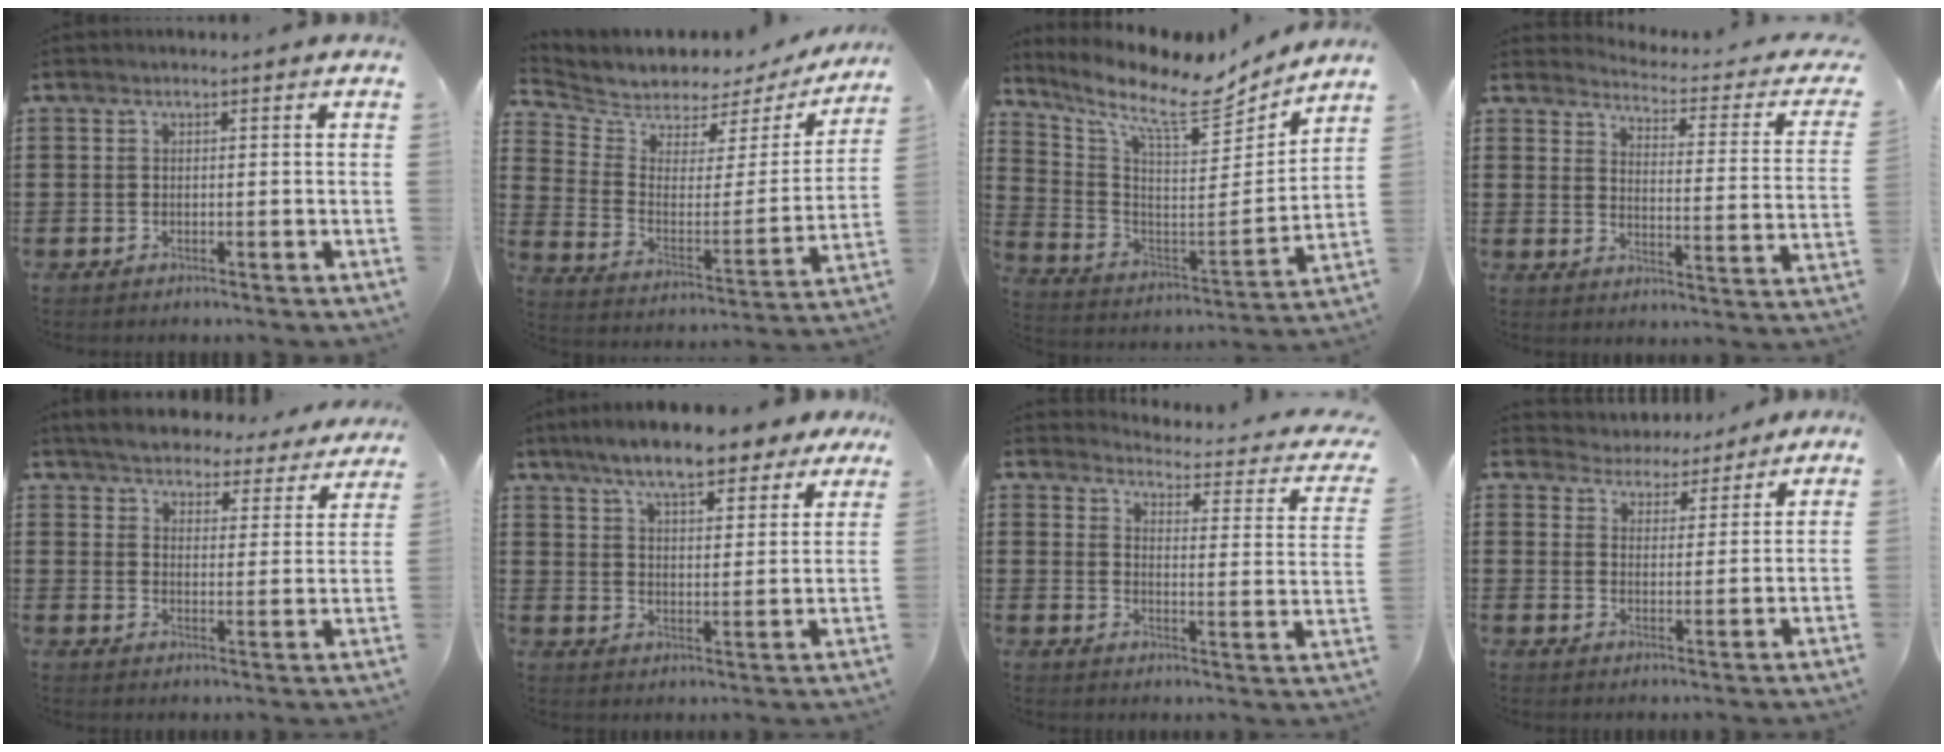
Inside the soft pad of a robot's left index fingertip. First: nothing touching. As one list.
[{"total": 4.6, "force": [4.2, 1.8, 0.0], "torque": [-0.038, -0.041, 0.067]}, {"total": 11.3, "force": [8.8, 2.8, 6.4], "torque": [-0.147, -0.060, 0.141]}, {"total": 3.1, "force": [3.0, 0.0, 0.8], "torque": [-0.031, -0.033, 0.042]}, {"total": 4.8, "force": [4.7, 0.4, 0.6], "torque": [-0.039, -0.032, 0.080]}, {"total": 8.9, "force": [7.6, 1.7, 4.3], "torque": [-0.102, -0.016, 0.137]}, {"total": 3.2, "force": [3.0, -0.1, 1.0], "torque": [-0.033, -0.032, 0.043]}, {"total": 3.9, "force": [3.6, 1.3, -0.4], "torque": [-0.014, -0.015, 0.064]}]